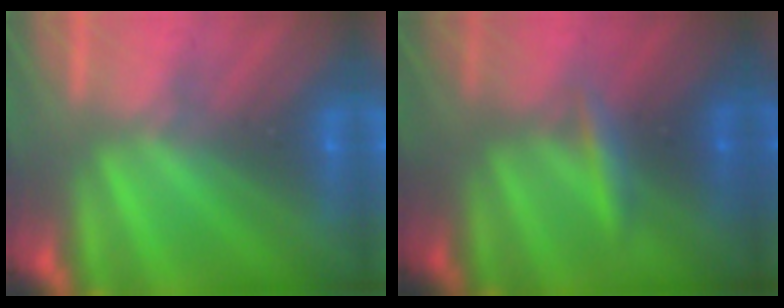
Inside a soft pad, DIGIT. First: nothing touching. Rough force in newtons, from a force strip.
{"total": 2.4}